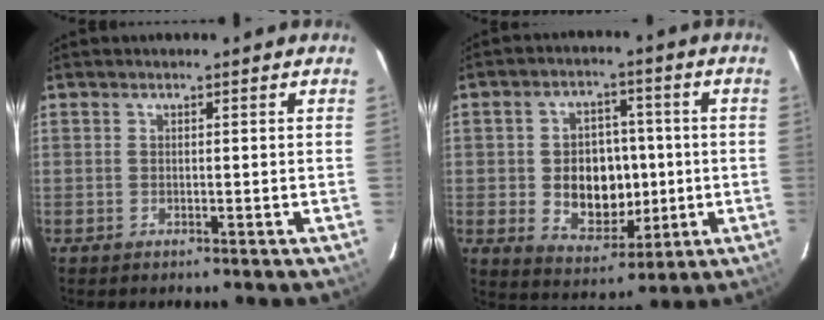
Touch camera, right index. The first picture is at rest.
{"total": 11.1, "force": [-1.0, 8.5, 7.1], "torque": [-0.145, 0.008, 0.005]}